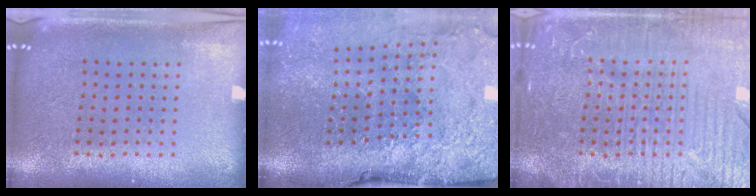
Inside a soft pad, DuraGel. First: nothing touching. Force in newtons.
{"total": 4.8, "press": 3.7, "slide": 3.0}
{"total": 4.9, "press": 4.8, "slide": 0.6}